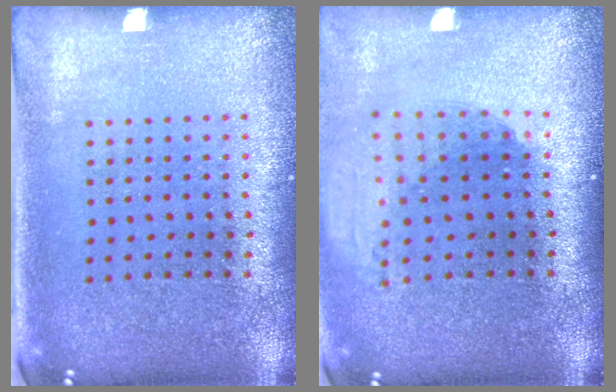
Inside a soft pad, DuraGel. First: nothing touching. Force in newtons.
{"total": 1.9, "press": 1.5, "slide": 1.2}